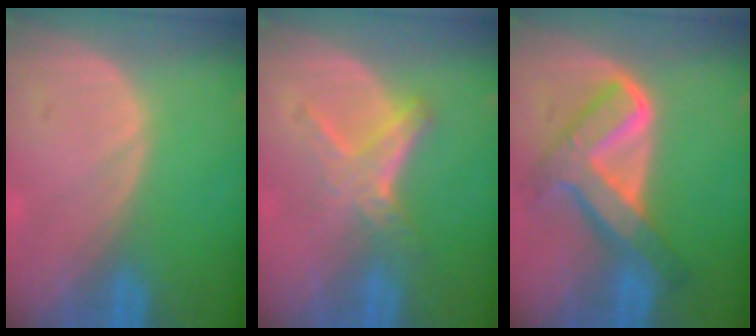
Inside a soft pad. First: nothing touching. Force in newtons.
{"total": 5.0, "press": 4.7, "slide": 1.5}
{"total": 8.0, "press": 8.0, "slide": 0.6}